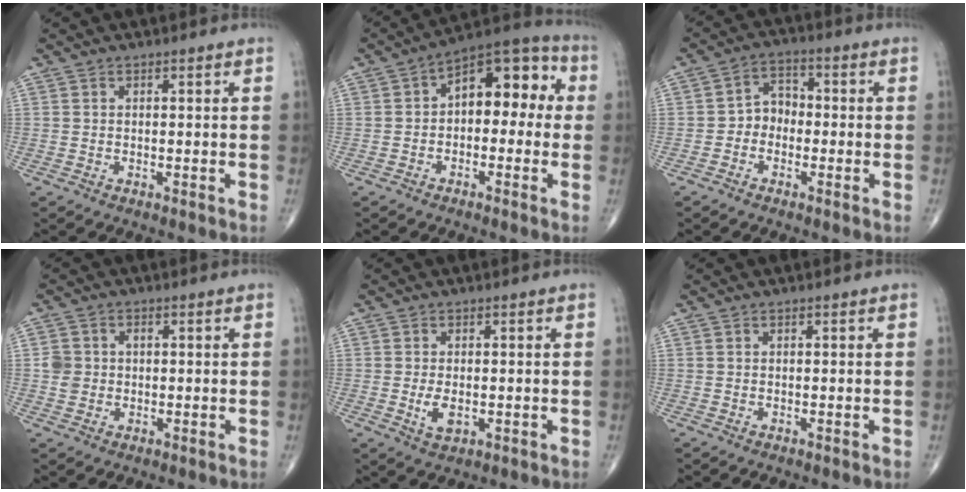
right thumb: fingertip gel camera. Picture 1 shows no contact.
{"total": 12.4, "force": [0.7, 7.3, 10.0], "torque": [-0.100, 0.045, -0.007]}
{"total": 5.0, "force": [-1.3, 4.1, 2.6], "torque": [-0.016, 0.026, -0.038]}
{"total": 3.5, "force": [0.0, 3.3, 1.3], "torque": [-0.013, 0.007, 0.001]}
{"total": 3.6, "force": [-0.6, 2.0, 2.9], "torque": [-0.053, -0.006, -0.007]}
{"total": 0.0}